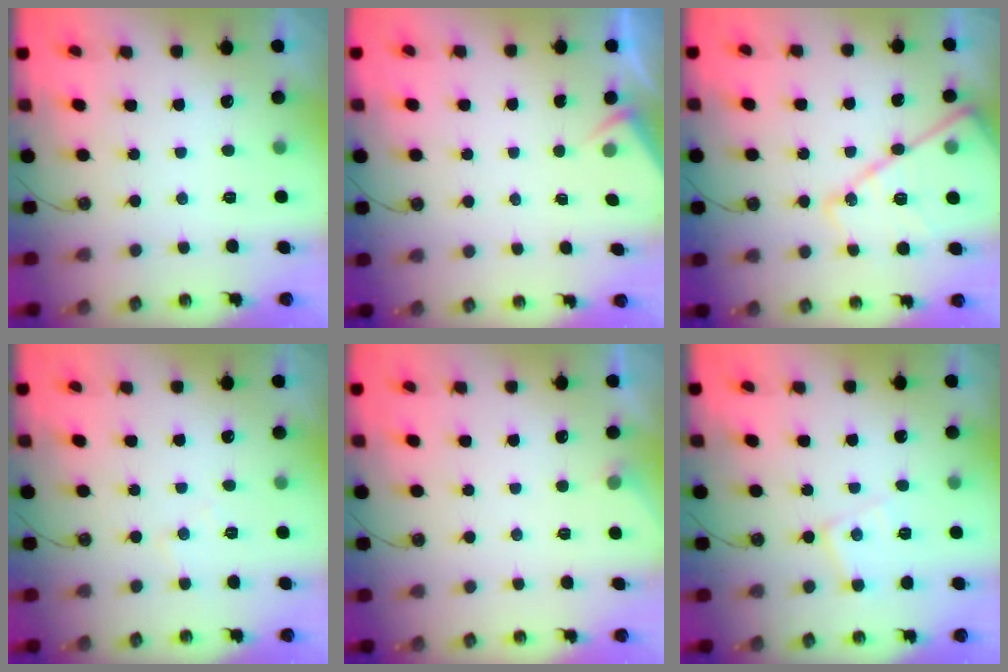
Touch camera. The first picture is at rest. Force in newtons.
{"total": 2.6, "press": 2.6, "slide": 0.4}
{"total": 17.5, "press": 17.5, "slide": 1.5}
{"total": 4.7, "press": 4.6, "slide": 0.9}
{"total": 2.6, "press": 2.5, "slide": 0.5}
{"total": 8.4, "press": 8.4, "slide": 0.6}